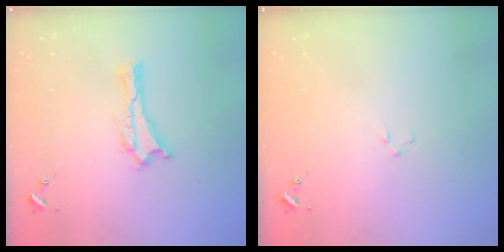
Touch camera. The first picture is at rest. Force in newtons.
{"total": 0.7, "press": 0.7, "slide": 0.2}